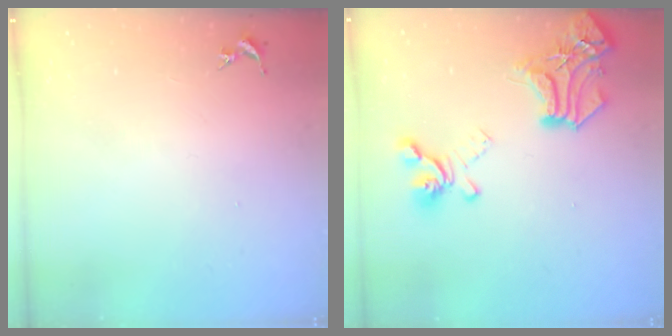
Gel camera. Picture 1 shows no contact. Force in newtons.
{"total": 19.7, "press": 19.7, "slide": 1.4}